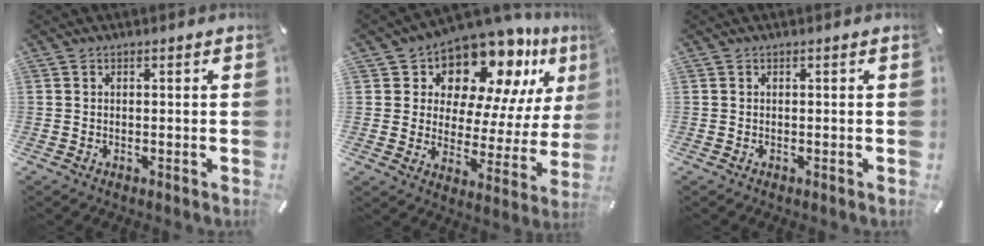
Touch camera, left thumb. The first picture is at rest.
{"total": 14.8, "force": [11.9, 7.2, 5.2], "torque": [-0.085, -0.112, 0.203]}
{"total": 0.0}